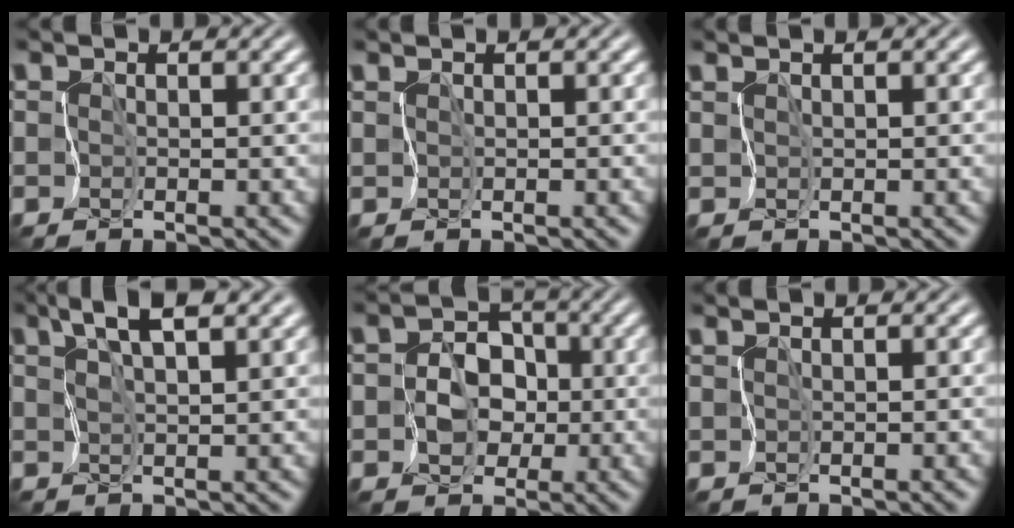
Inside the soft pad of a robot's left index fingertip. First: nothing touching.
{"total": 0.9, "force": [0.7, 0.0, 0.6], "torque": [-0.014, 0.002, 0.012]}
{"total": 1.6, "force": [1.3, 0.1, 0.9], "torque": [-0.023, 0.005, 0.018]}
{"total": 3.5, "force": [2.2, 0.7, 2.7], "torque": [-0.056, 0.006, 0.040]}
{"total": 3.9, "force": [-1.1, 3.3, 1.7], "torque": [-0.011, 0.000, -0.031]}
{"total": 1.2, "force": [0.8, 0.2, 0.8], "torque": [-0.014, 0.005, 0.012]}